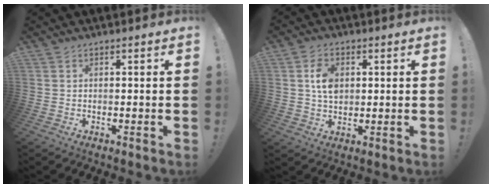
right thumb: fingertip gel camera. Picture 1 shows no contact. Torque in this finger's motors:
{"motor_torque": [0.81, 0.63, 0.77, -0.34, 0.07]}